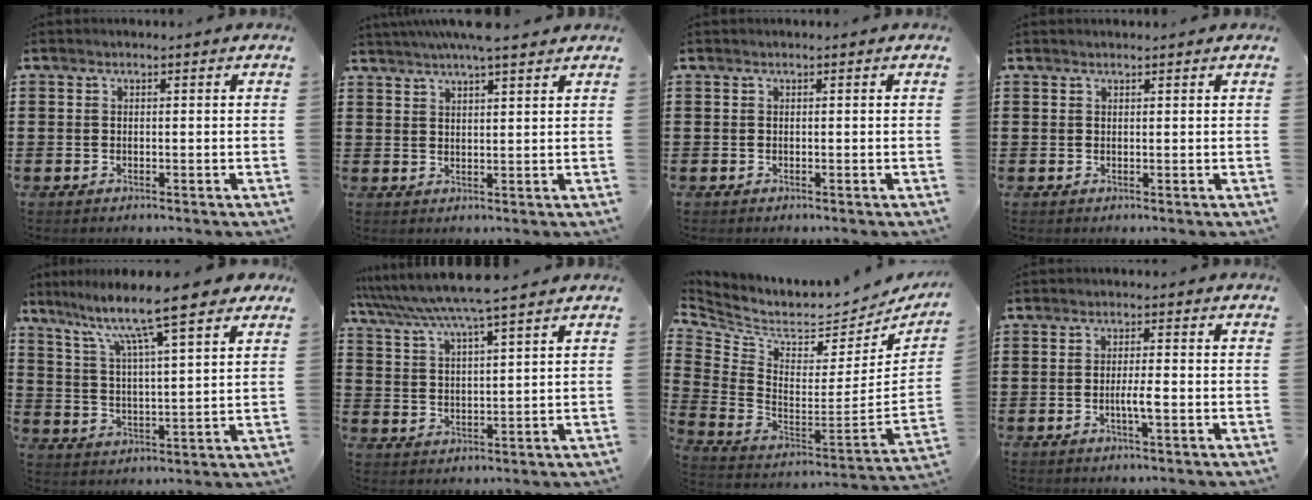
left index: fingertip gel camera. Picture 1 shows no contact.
{"total": 5.2, "force": [4.4, 0.1, 2.7], "torque": [-0.065, -0.003, 0.080]}
{"total": 0.0}
{"total": 0.6, "force": [0.6, 0.0, 0.2], "torque": [-0.006, -0.001, 0.013]}
{"total": 10.8, "force": [8.5, 0.9, 6.6], "torque": [-0.142, -0.048, 0.136]}
{"total": 6.6, "force": [5.8, -0.8, 2.9], "torque": [-0.077, -0.030, 0.100]}
{"total": 4.4, "force": [3.2, 2.1, 2.1], "torque": [-0.066, -0.046, 0.049]}
{"total": 2.9, "force": [-0.7, 0.2, 2.8], "torque": [-0.049, -0.001, -0.013]}